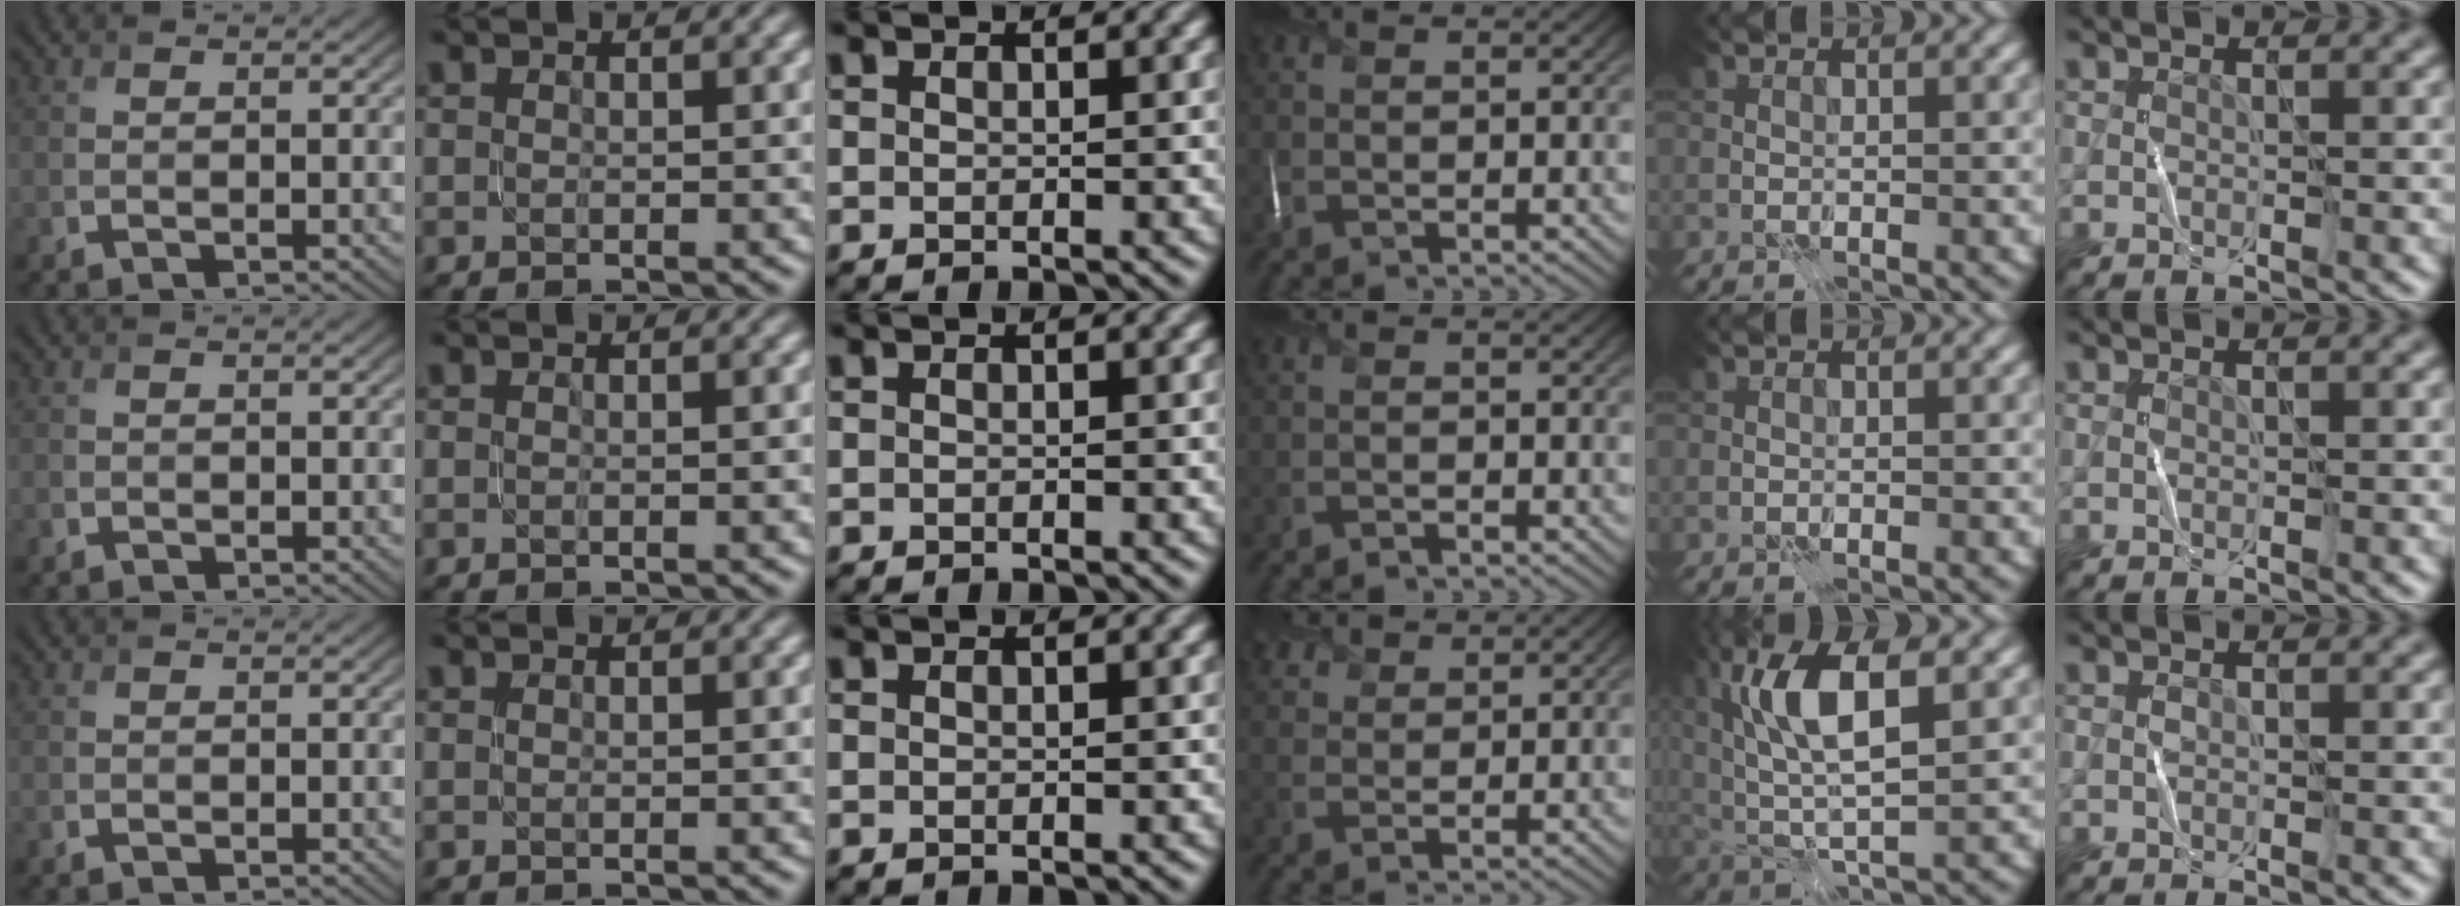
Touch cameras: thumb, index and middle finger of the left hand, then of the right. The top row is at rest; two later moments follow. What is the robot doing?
{"motion": "fold", "object": "scarf"}